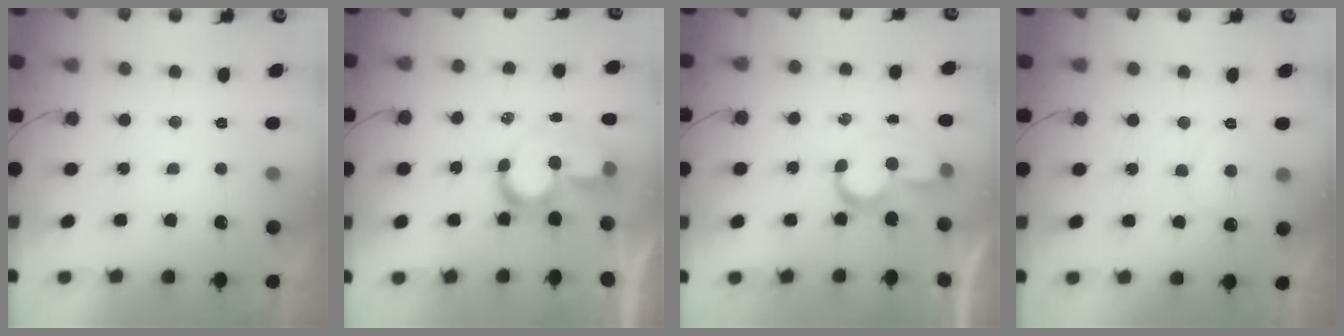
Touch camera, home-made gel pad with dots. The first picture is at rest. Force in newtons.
{"total": 9.3, "press": 9.3, "slide": 0.9}
{"total": 5.5, "press": 5.4, "slide": 0.5}
{"total": 7.1, "press": 7.0, "slide": 0.7}